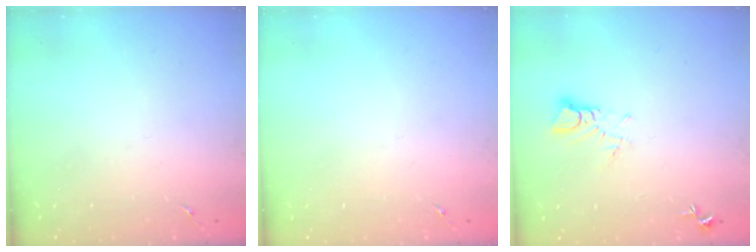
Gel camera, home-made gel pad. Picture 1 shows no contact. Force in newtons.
{"total": 0.0}
{"total": 3.8, "press": 3.7, "slide": 0.2}